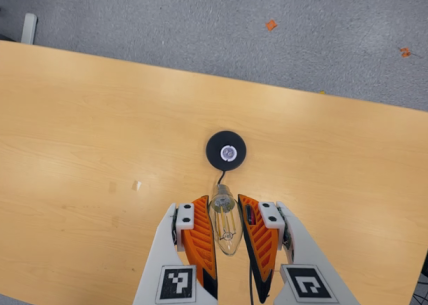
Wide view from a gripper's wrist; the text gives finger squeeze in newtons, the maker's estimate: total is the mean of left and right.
{"total": 18.0, "left": 18.9, "right": 17.1}